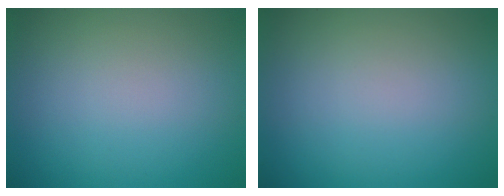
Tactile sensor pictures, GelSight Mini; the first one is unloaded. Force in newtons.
{"total": 0.0}